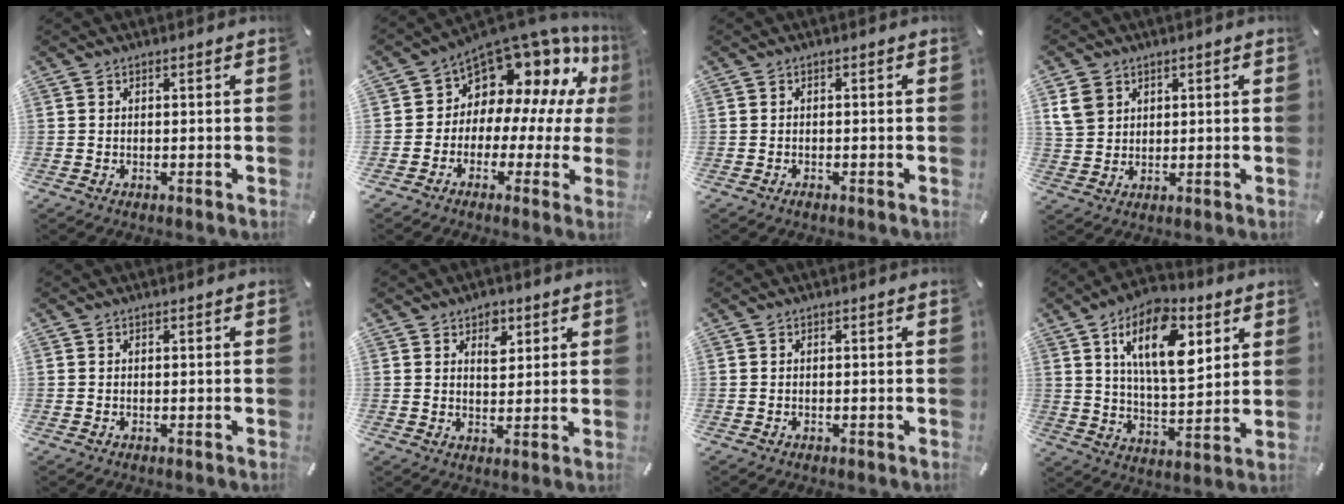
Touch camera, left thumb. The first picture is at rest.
{"total": 11.2, "force": [7.6, 7.2, 4.0], "torque": [-0.076, -0.083, 0.132]}
{"total": 0.7, "force": [-0.5, 0.3, 0.4], "torque": [-0.008, 0.001, -0.011]}
{"total": 6.0, "force": [2.4, 5.2, 1.7], "torque": [-0.039, 0.007, 0.050]}
{"total": 0.0}
{"total": 4.8, "force": [2.4, 3.3, 2.6], "torque": [-0.018, -0.010, 0.034]}
{"total": 0.0}
{"total": 16.4, "force": [7.8, 8.2, 11.9], "torque": [-0.201, -0.013, 0.132]}